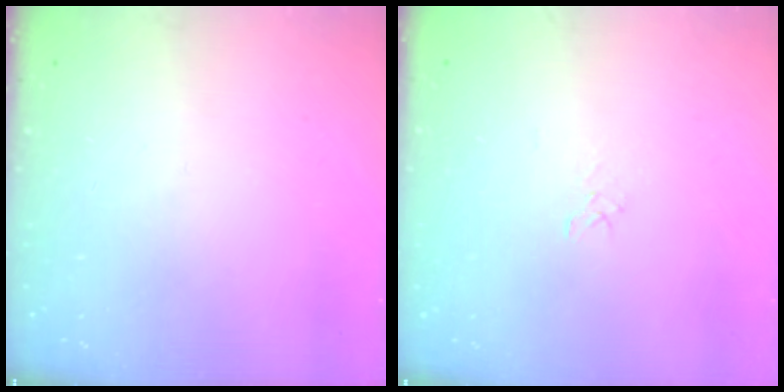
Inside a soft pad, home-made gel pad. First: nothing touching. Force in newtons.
{"total": 3.5, "press": 3.5, "slide": 0.2}